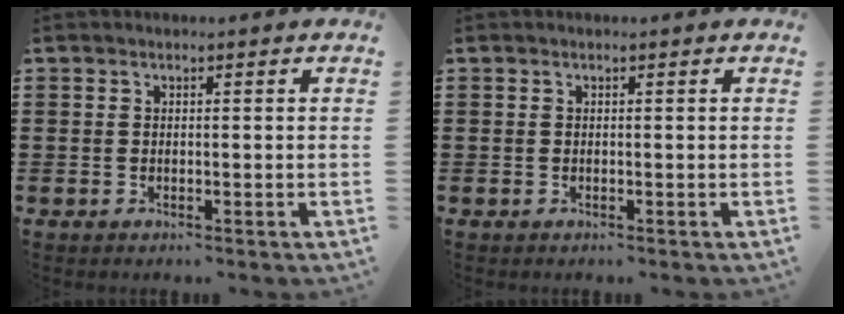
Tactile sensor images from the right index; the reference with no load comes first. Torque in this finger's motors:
{"motor_torque": [1.63, 0.51, 0.00, 0.00]}